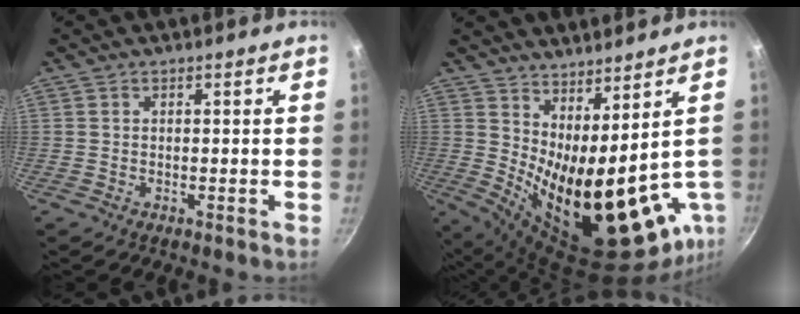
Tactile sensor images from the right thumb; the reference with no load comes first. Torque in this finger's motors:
{"motor_torque": [1.06, 3.95, 2.28, 0.49, 0.40]}